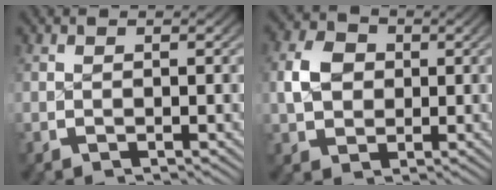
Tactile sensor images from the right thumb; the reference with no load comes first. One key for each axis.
{"total": 4.5, "fx": 0.9, "fy": 3.9, "fz": 2.1, "tx": -0.046, "ty": -0.007, "tz": 0.023}